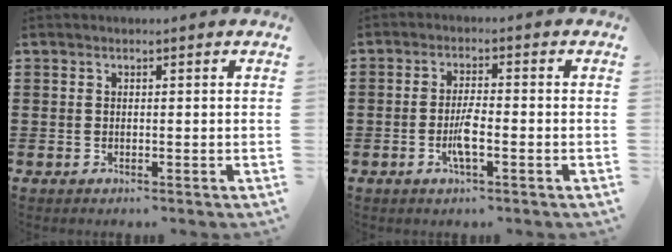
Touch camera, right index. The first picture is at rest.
{"total": 3.7, "force": [-1.2, 0.7, 3.4], "torque": [-0.072, -0.005, -0.026]}